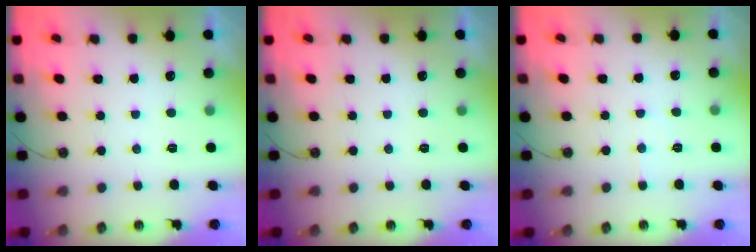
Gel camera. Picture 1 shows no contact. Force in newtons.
{"total": 0.0}
{"total": 4.0, "press": 3.9, "slide": 0.7}